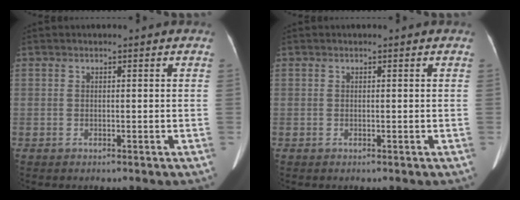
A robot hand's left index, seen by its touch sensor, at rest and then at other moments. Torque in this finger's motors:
{"motor_torque": [-0.13, -0.10, 0.00, 0.01]}